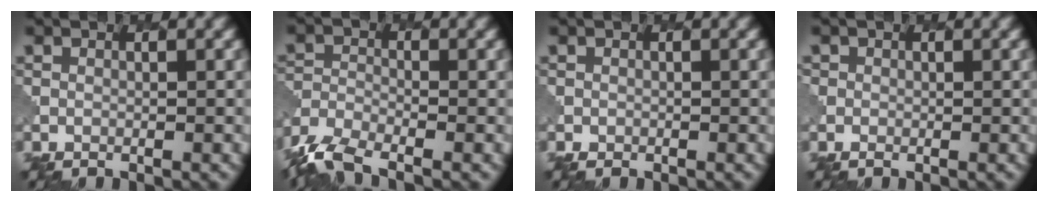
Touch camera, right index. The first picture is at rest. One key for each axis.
{"total": 5.5, "fx": -4.3, "fy": 1.8, "fz": 2.9, "tx": -0.062, "ty": -0.013, "tz": -0.096}
{"total": 0.5, "fx": -0.3, "fy": 0.4, "fz": 0.1, "tx": -0.002, "ty": -0.003, "tz": -0.005}
{"total": 0.6, "fx": -0.1, "fy": 0.6, "fz": 0.0, "tx": -0.001, "ty": -0.001, "tz": -0.002}